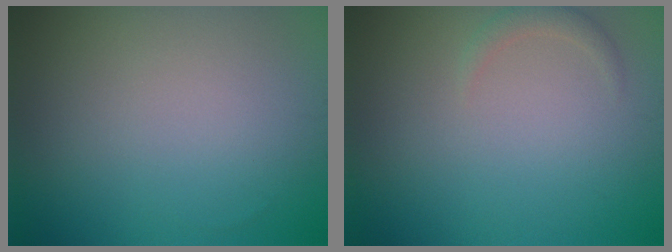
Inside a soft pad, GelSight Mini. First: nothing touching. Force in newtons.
{"total": 1.1, "press": 1.1, "slide": 0.1}